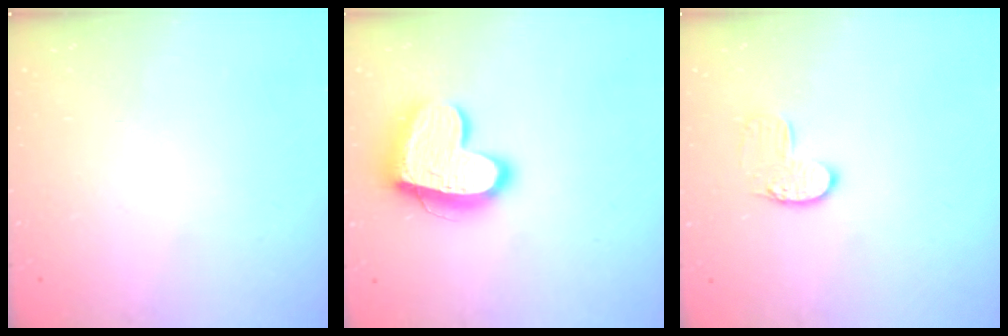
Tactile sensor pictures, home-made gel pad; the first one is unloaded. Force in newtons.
{"total": 16.6, "press": 16.5, "slide": 1.4}
{"total": 7.4, "press": 7.4, "slide": 0.2}